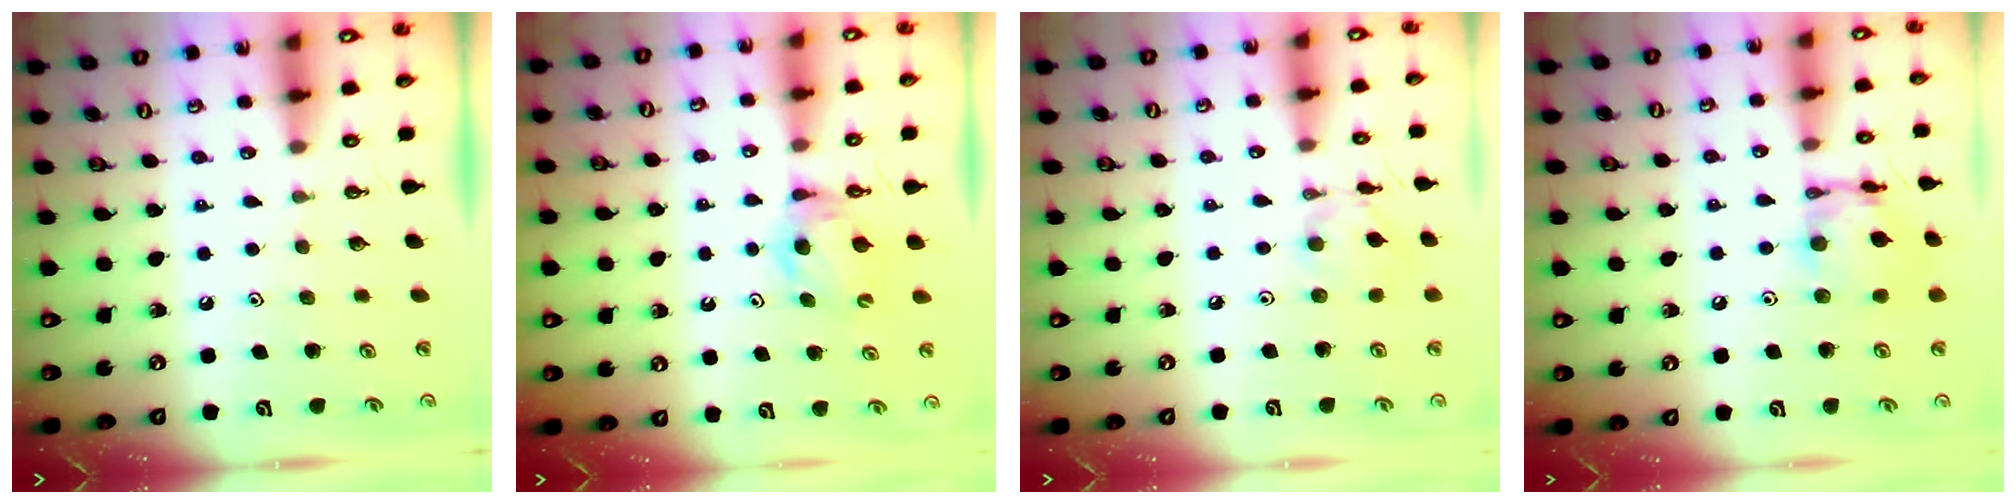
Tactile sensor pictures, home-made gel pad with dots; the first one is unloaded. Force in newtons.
{"total": 7.0, "press": 7.0, "slide": 0.5}
{"total": 4.0, "press": 4.0, "slide": 0.5}
{"total": 12.8, "press": 12.7, "slide": 1.2}